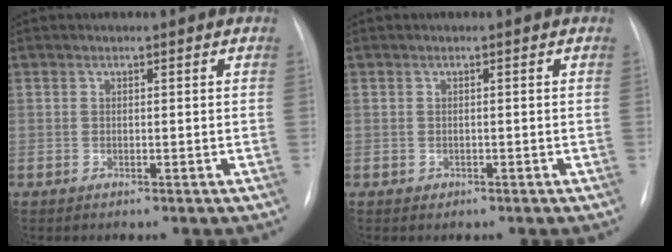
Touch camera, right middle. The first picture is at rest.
{"total": 0.6, "force": [-0.2, 0.5, 0.0], "torque": [-0.005, 0.002, -0.003]}